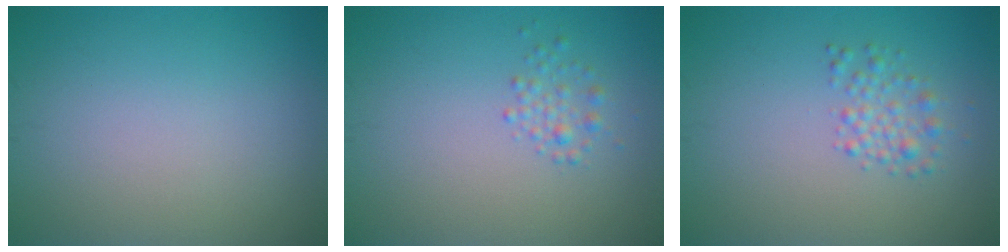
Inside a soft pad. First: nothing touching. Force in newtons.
{"total": 1.4, "press": 1.4, "slide": 0.1}
{"total": 1.9, "press": 1.9, "slide": 0.0}